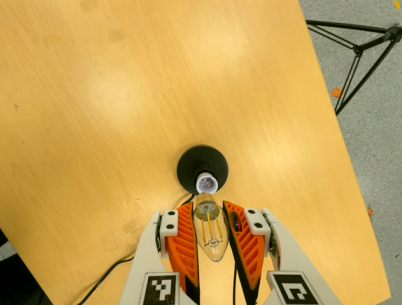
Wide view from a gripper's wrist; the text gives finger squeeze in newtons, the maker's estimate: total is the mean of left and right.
{"total": 15.2, "left": 15.2, "right": 15.3}